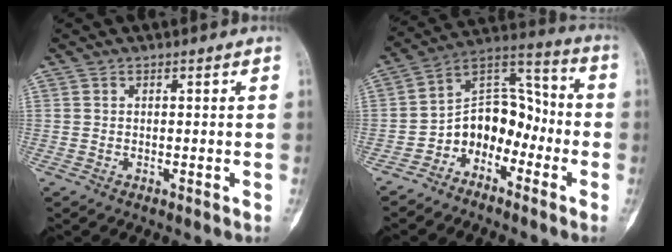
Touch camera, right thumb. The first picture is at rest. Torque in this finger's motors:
{"motor_torque": [1.30, 1.00, 0.46, -0.61, 0.02]}